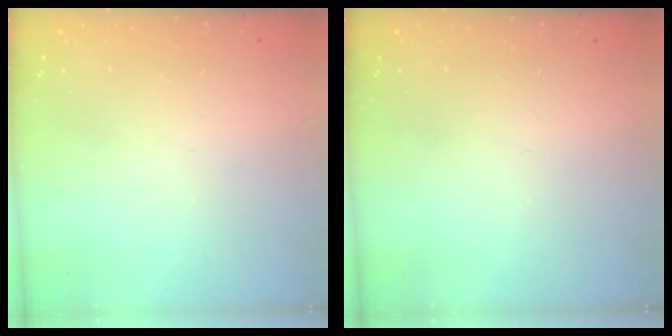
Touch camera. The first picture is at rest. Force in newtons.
{"total": 0.0}